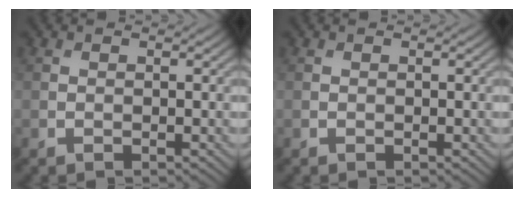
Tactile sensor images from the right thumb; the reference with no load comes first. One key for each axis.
{"total": 0.0}